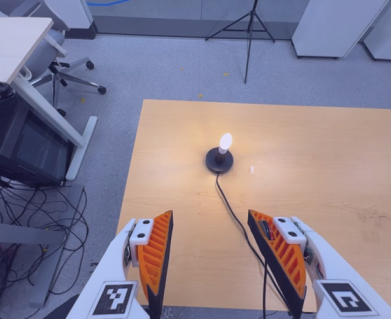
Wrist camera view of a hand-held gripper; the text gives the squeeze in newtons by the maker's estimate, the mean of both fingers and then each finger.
{"total": 0.0}